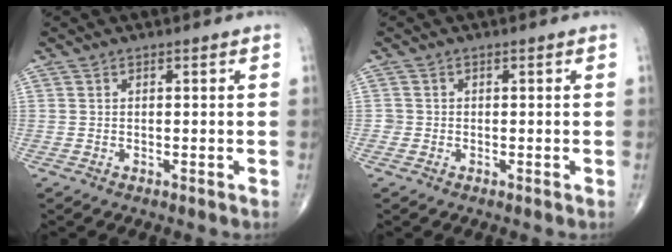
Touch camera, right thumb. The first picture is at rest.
{"total": 0.9, "force": [-0.2, 0.9, 0.0], "torque": [0.004, 0.006, -0.006]}